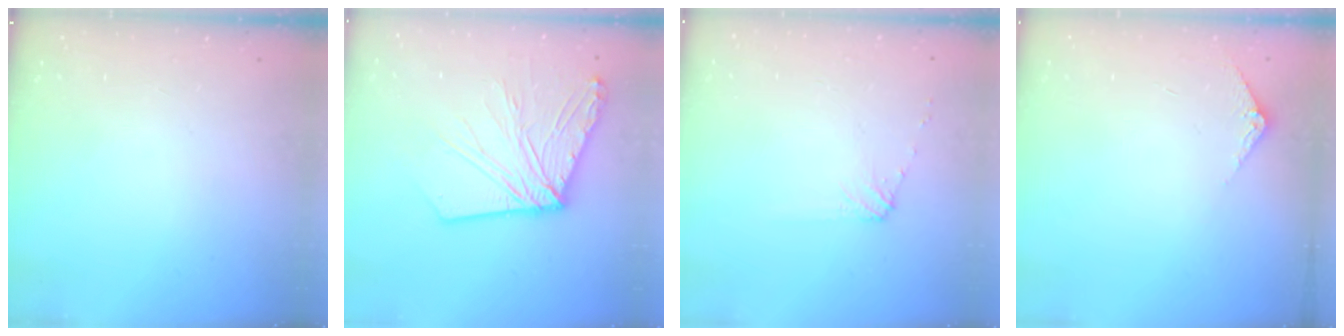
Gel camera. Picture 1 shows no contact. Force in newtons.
{"total": 15.0, "press": 14.9, "slide": 1.2}
{"total": 4.8, "press": 4.7, "slide": 0.7}
{"total": 4.3, "press": 4.3, "slide": 0.5}